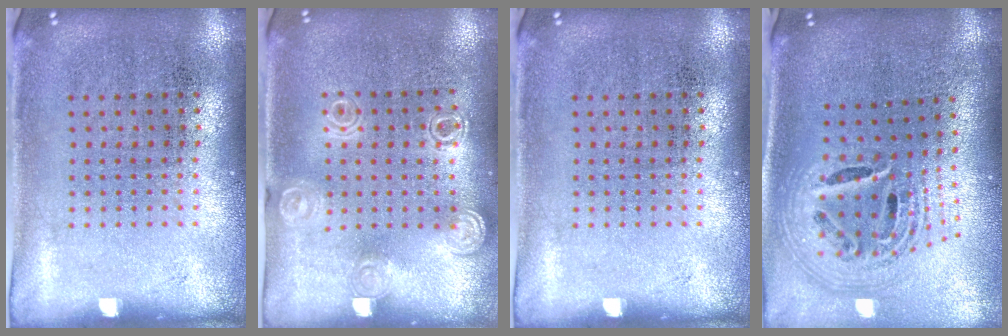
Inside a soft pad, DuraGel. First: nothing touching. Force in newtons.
{"total": 1.3, "press": 1.2, "slide": 0.3}
{"total": 0.0}
{"total": 2.5, "press": 1.7, "slide": 1.9}